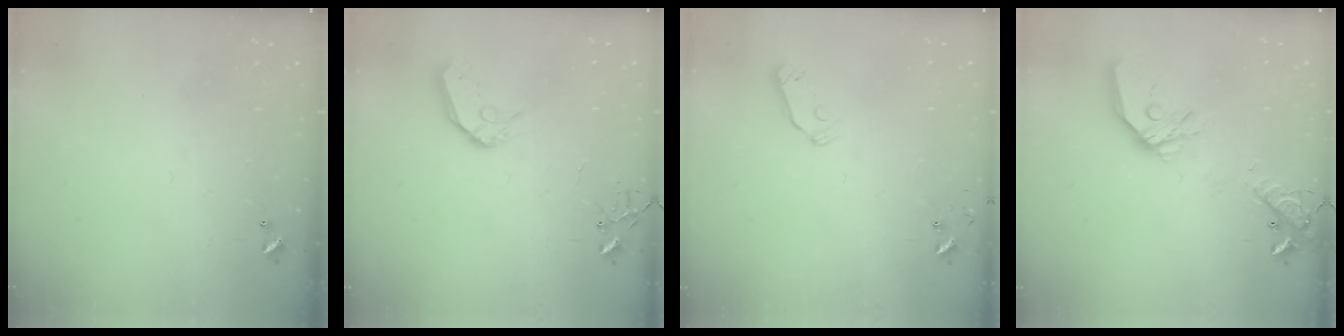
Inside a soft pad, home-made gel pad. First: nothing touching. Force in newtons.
{"total": 10.5, "press": 10.5, "slide": 1.3}
{"total": 5.9, "press": 5.8, "slide": 1.0}
{"total": 18.3, "press": 18.2, "slide": 2.6}